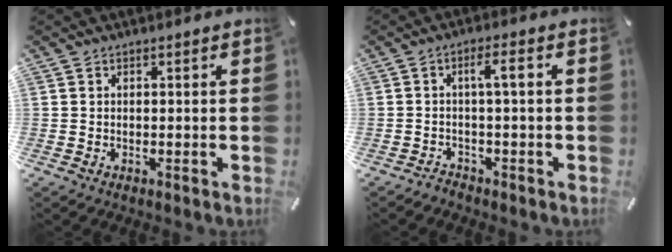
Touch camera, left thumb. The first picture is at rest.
{"total": 3.5, "force": [-0.7, 0.5, 3.3], "torque": [-0.067, 0.014, -0.019]}